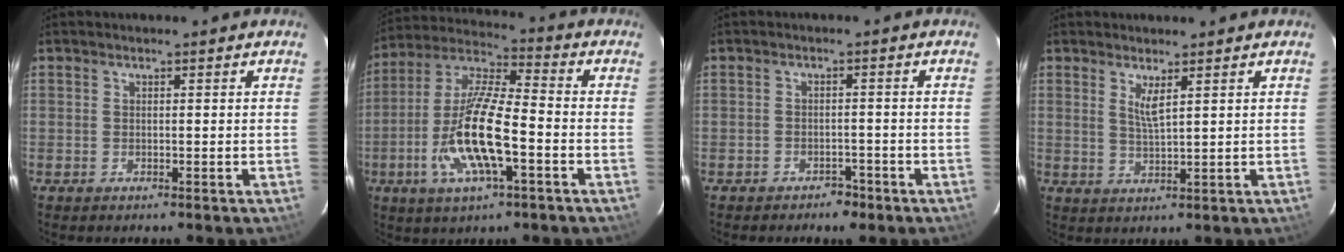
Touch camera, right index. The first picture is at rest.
{"total": 15.5, "force": [-4.9, 3.8, 14.2], "torque": [-0.293, -0.010, -0.099]}
{"total": 3.3, "force": [-2.6, 1.9, 0.8], "torque": [-0.021, 0.010, -0.029]}
{"total": 3.0, "force": [1.6, 0.3, 2.6], "torque": [-0.049, -0.008, 0.029]}